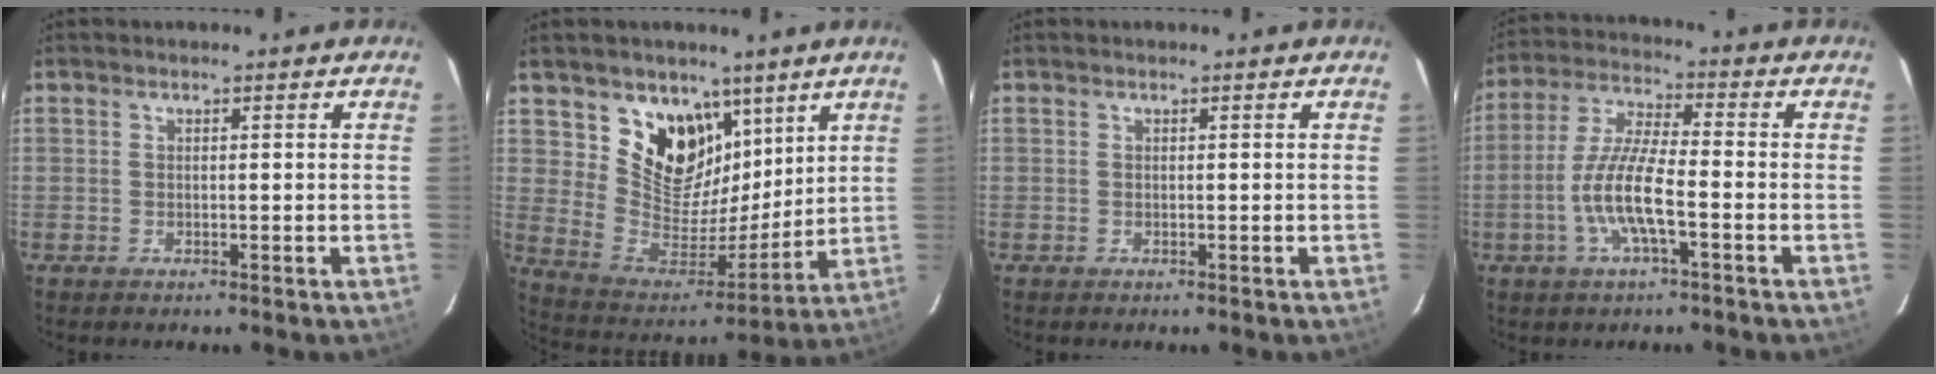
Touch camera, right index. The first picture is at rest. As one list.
[{"total": 15.6, "force": [9.0, 11.1, 6.2], "torque": [-0.129, -0.018, 0.174]}, {"total": 0.0}, {"total": 10.2, "force": [-3.5, 1.8, 9.5], "torque": [-0.200, -0.002, -0.067]}]